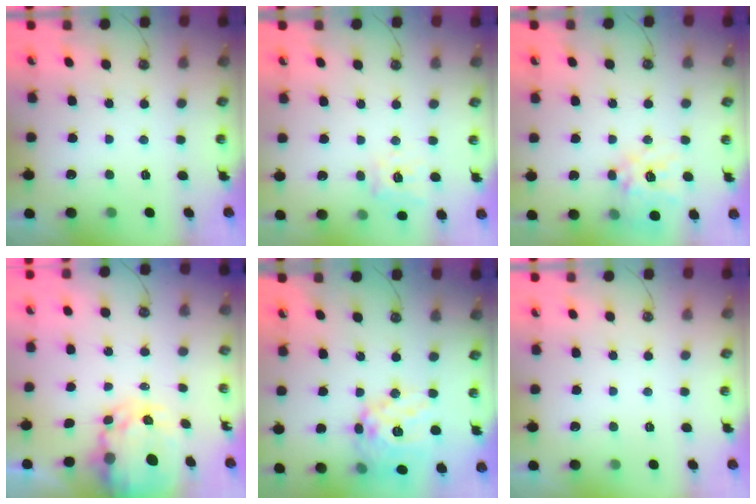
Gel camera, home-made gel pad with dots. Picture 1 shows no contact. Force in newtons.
{"total": 11.5, "press": 11.4, "slide": 1.5}
{"total": 14.8, "press": 14.8, "slide": 1.4}
{"total": 6.4, "press": 6.4, "slide": 0.6}
{"total": 18.3, "press": 18.2, "slide": 1.7}
{"total": 0.0}